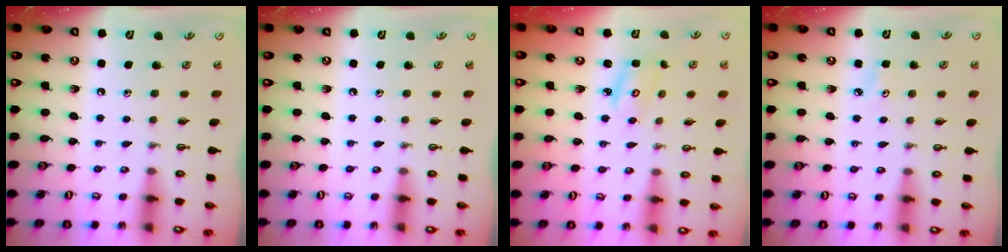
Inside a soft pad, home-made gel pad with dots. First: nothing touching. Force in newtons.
{"total": 0.0}
{"total": 2.9, "press": 2.9, "slide": 0.4}
{"total": 2.9, "press": 2.9, "slide": 0.3}